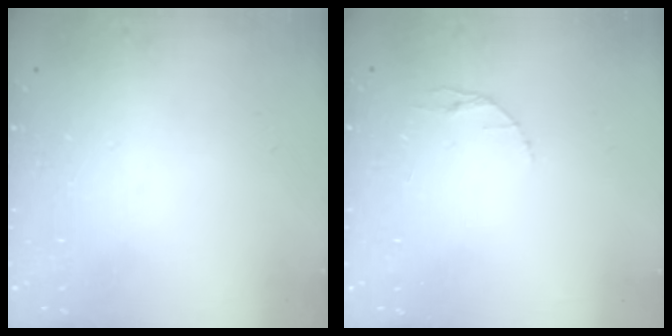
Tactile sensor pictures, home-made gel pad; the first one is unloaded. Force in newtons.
{"total": 2.9, "press": 2.9, "slide": 0.4}